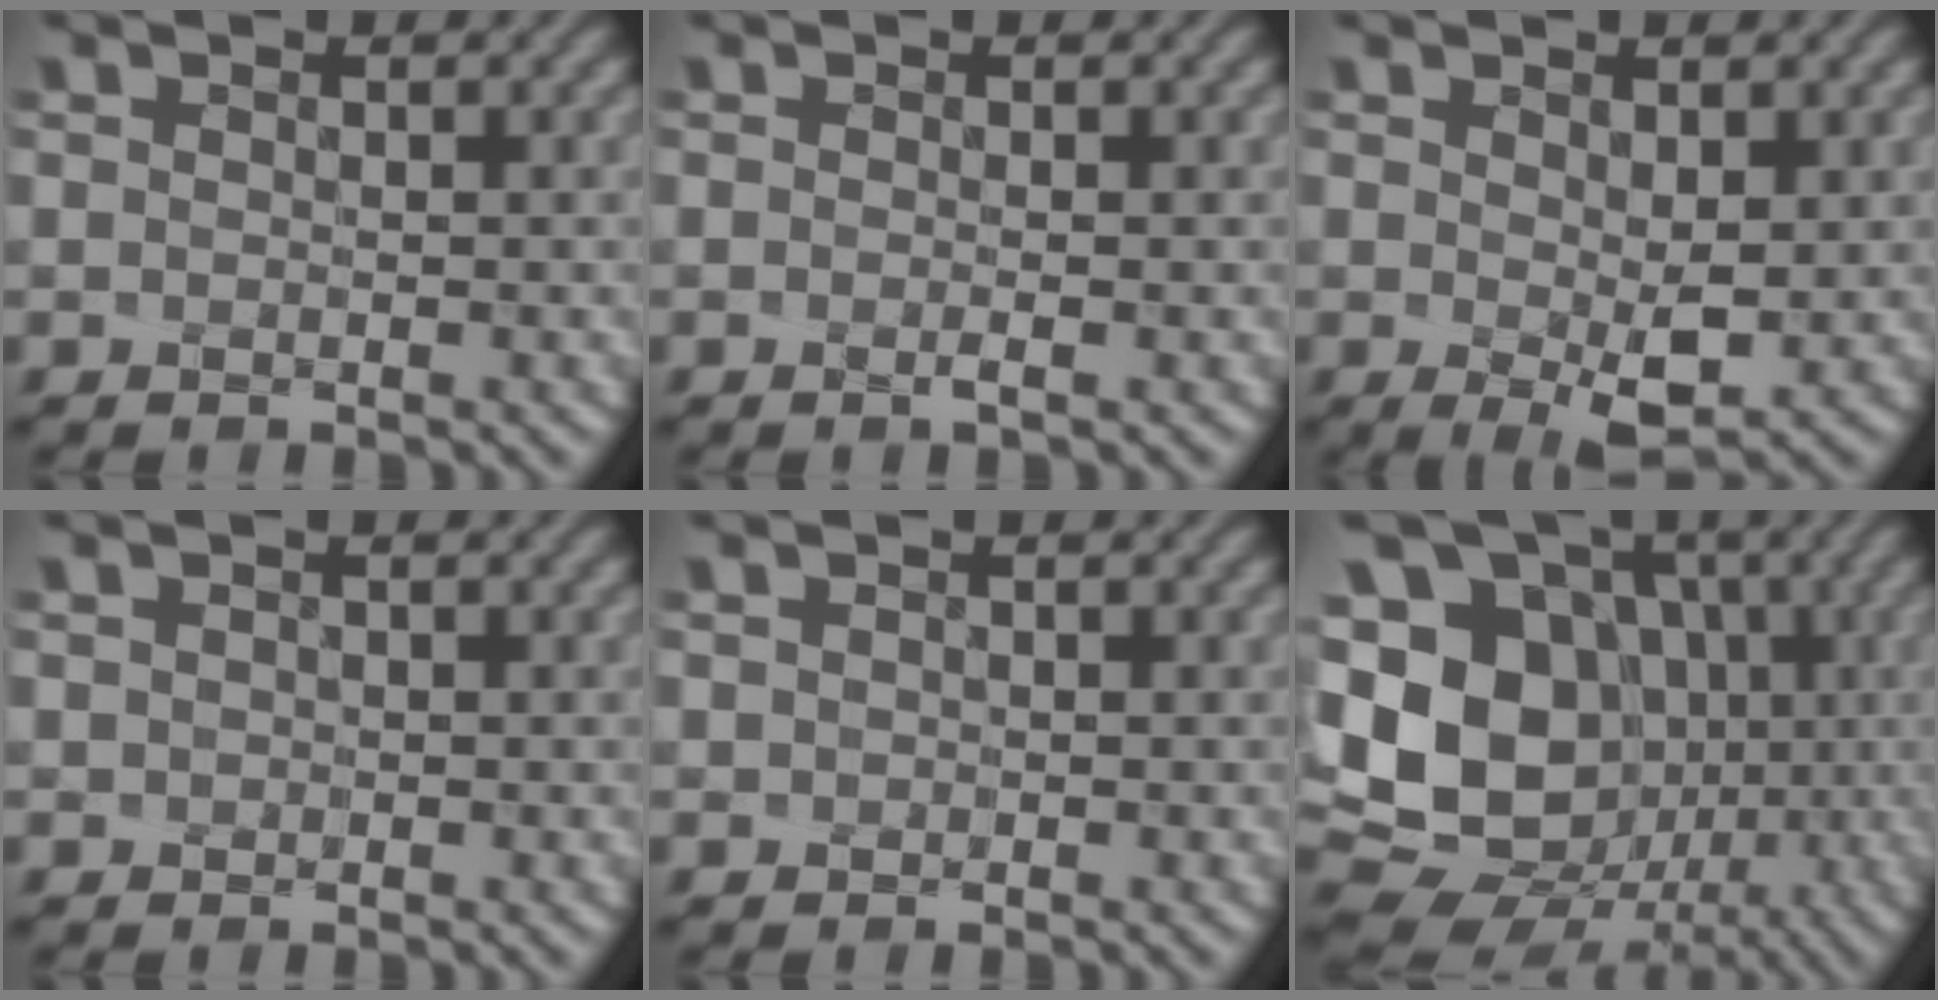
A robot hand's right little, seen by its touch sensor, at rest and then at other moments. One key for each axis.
{"total": 0.7, "fx": -0.6, "fy": -0.3, "fz": 0.4, "tx": -0.016, "ty": -0.005, "tz": -0.008}
{"total": 3.9, "fx": -0.3, "fy": 1.8, "fz": 3.5, "tx": -0.077, "ty": -0.010, "tz": 0.004}
{"total": 0.7, "fx": 0.2, "fy": 0.6, "fz": -0.1, "tx": -0.007, "ty": 0.010, "tz": -0.006}
{"total": 0.6, "fx": 0.1, "fy": 0.5, "fz": -0.4, "tx": 0.000, "ty": 0.007, "tz": -0.008}
{"total": 17.3, "fx": -0.7, "fy": 15.6, "fz": 7.5, "tx": -0.203, "ty": 0.010, "tz": -0.028}